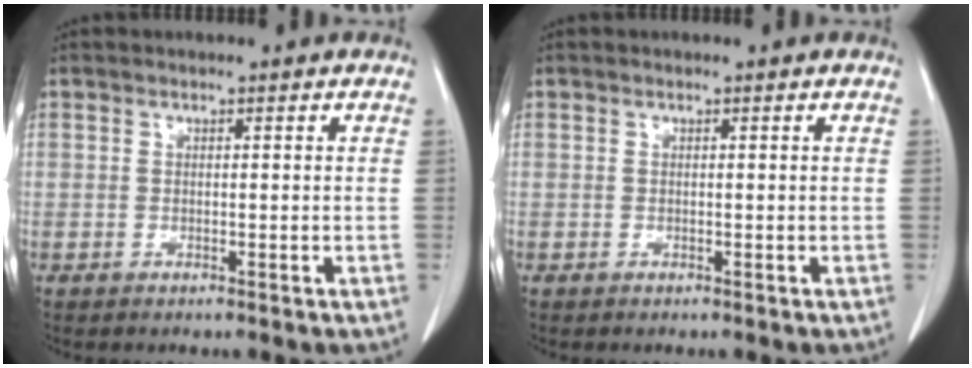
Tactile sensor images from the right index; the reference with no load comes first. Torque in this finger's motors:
{"motor_torque": [0.00, 0.00, 0.00, 0.00]}